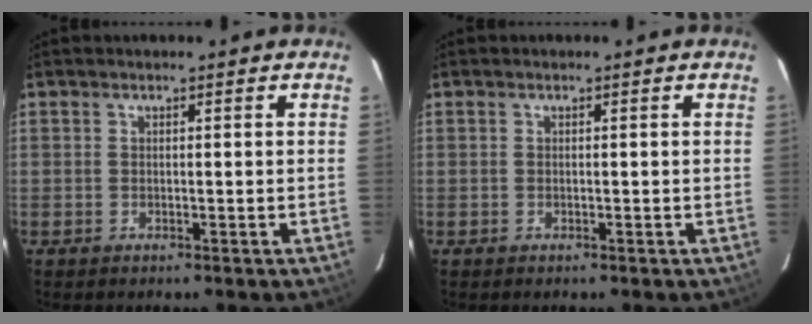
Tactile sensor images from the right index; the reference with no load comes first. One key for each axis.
{"total": 0.0}